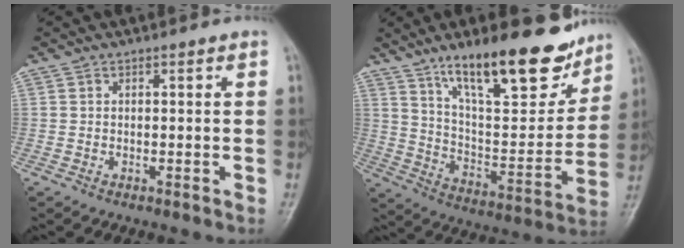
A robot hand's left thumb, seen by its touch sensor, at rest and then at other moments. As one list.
[{"total": 23.0, "force": [15.4, 7.6, 15.3], "torque": [-0.188, -0.071, 0.253]}]